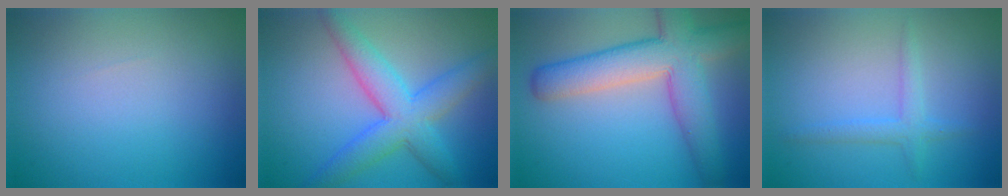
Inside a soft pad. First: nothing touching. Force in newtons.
{"total": 6.1, "press": 6.1, "slide": 0.1}
{"total": 8.0, "press": 8.0, "slide": 0.5}
{"total": 1.8, "press": 1.8, "slide": 0.2}